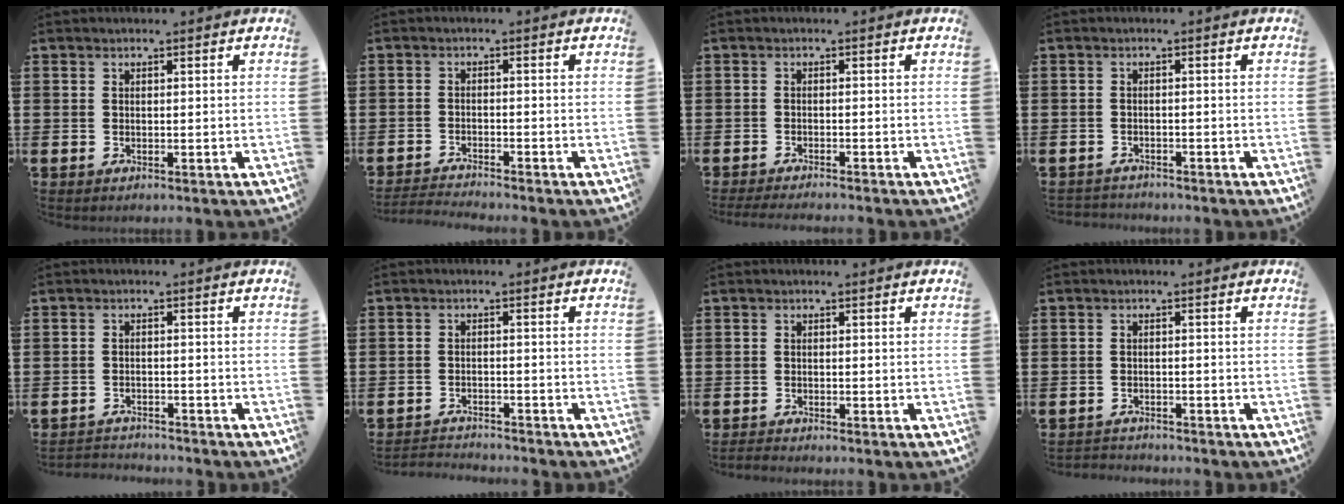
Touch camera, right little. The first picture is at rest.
{"total": 1.8, "force": [-1.7, -0.3, 0.1], "torque": [-0.003, 0.002, -0.036]}
{"total": 1.3, "force": [-1.2, -0.1, 0.4], "torque": [-0.006, 0.000, -0.023]}
{"total": 1.2, "force": [-1.1, 0.1, -0.2], "torque": [0.000, 0.003, -0.025]}
{"total": 2.0, "force": [-2.0, 0.1, -0.2], "torque": [-0.003, 0.001, -0.044]}
{"total": 2.2, "force": [-2.2, 0.0, -0.2], "torque": [-0.002, 0.002, -0.050]}
{"total": 0.7, "force": [-0.7, 0.0, 0.1], "torque": [-0.003, -0.001, -0.015]}
{"total": 1.5, "force": [-1.5, 0.1, -0.2], "torque": [-0.001, 0.002, -0.033]}